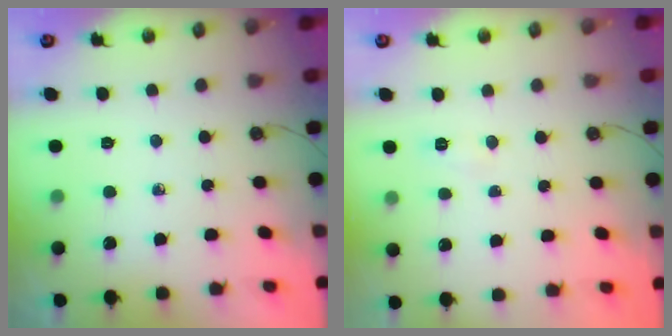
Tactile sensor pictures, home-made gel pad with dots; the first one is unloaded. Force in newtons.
{"total": 4.9, "press": 4.9, "slide": 0.5}